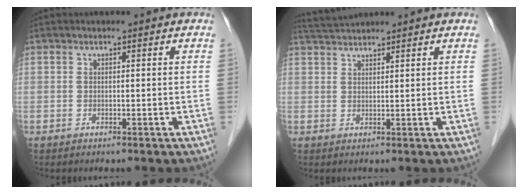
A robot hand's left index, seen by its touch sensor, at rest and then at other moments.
{"total": 3.0, "force": [3.0, -0.4, 0.2], "torque": [-0.010, 0.017, 0.061]}